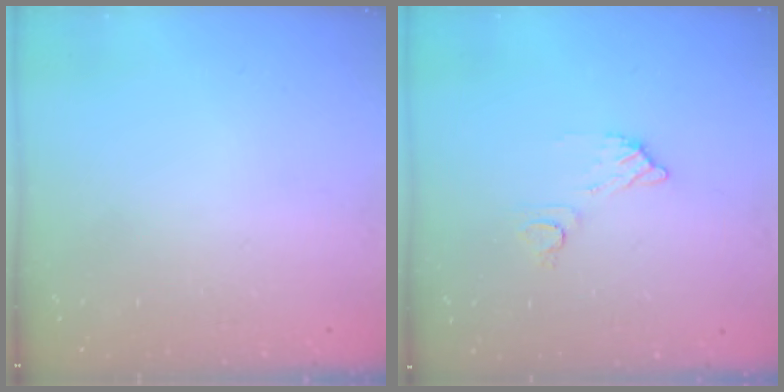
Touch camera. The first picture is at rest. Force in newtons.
{"total": 5.6, "press": 5.6, "slide": 0.3}